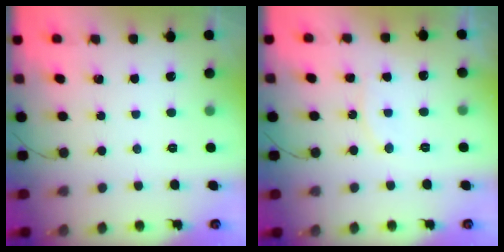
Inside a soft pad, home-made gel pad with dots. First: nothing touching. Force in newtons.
{"total": 7.0, "press": 7.0, "slide": 0.3}